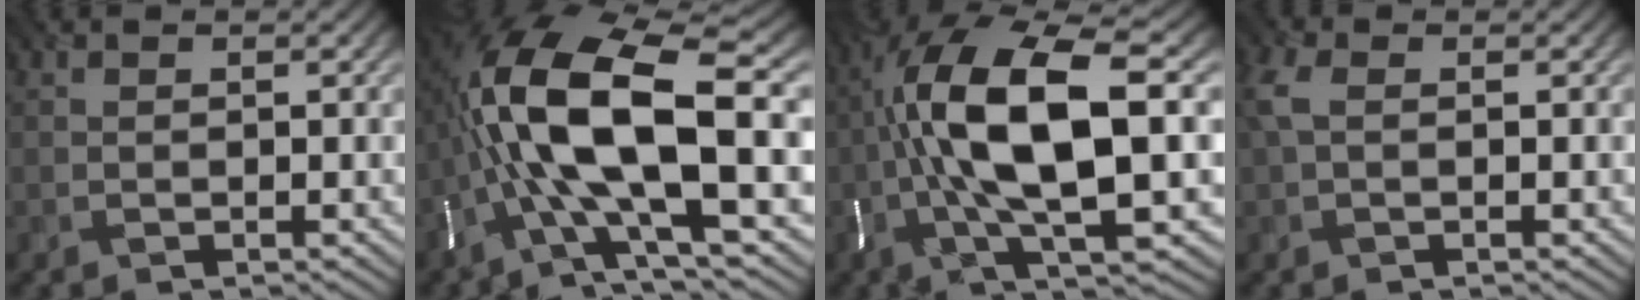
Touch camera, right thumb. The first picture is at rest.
{"total": 17.8, "force": [-0.6, 6.8, 16.5], "torque": [-0.329, 0.032, -0.024]}
{"total": 16.1, "force": [0.0, 5.4, 15.1], "torque": [-0.298, 0.020, -0.004]}
{"total": 2.2, "force": [0.3, 1.2, 1.8], "torque": [-0.052, 0.004, 0.004]}